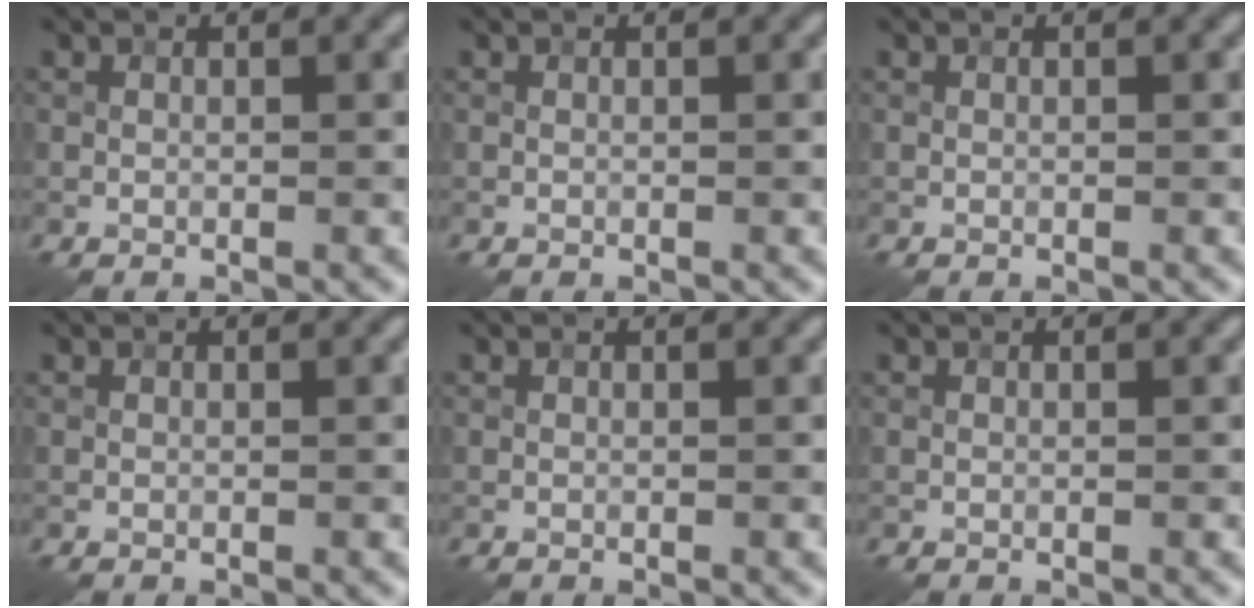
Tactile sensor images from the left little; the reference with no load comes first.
{"total": 0.0}
{"total": 0.0}
{"total": 0.0}
{"total": 0.0}
{"total": 0.0}